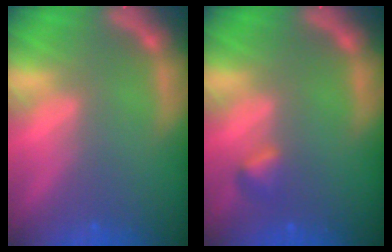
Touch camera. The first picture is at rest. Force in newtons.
{"total": 1.4}